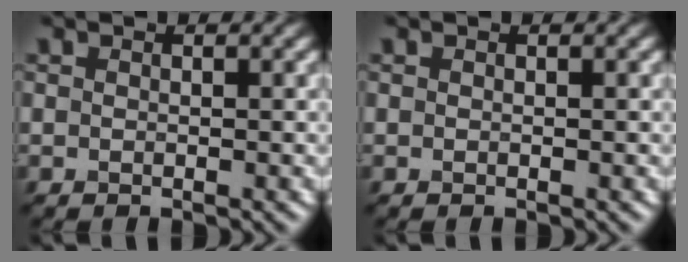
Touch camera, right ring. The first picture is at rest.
{"total": 0.0}